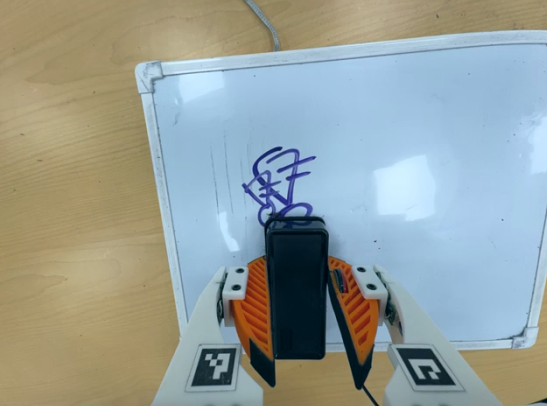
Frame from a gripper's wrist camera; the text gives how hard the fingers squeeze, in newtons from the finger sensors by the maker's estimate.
{"total": 5.6, "left": 4.5, "right": 6.6}